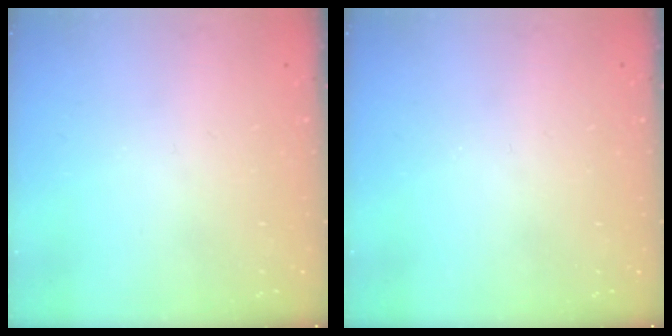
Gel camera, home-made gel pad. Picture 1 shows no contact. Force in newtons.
{"total": 0.0}